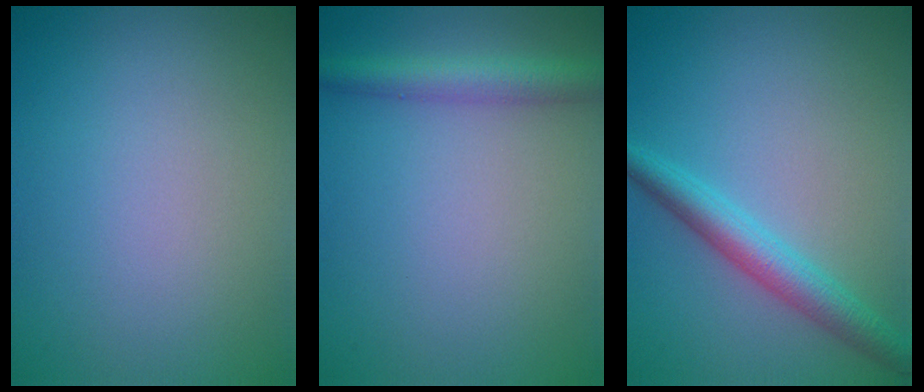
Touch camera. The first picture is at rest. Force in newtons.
{"total": 3.1, "press": 3.1, "slide": 0.1}
{"total": 3.8, "press": 3.8, "slide": 0.1}